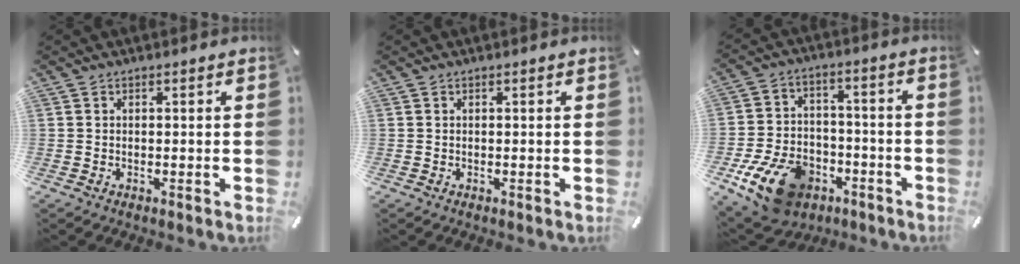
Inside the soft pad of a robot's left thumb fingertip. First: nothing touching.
{"total": 0.0}
{"total": 15.2, "force": [-8.4, 9.9, 8.0], "torque": [-0.127, 0.057, -0.138]}